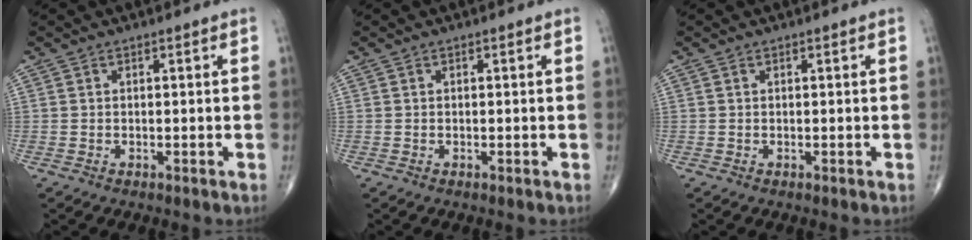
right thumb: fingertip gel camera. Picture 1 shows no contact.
{"total": 0.0}
{"total": 0.0}